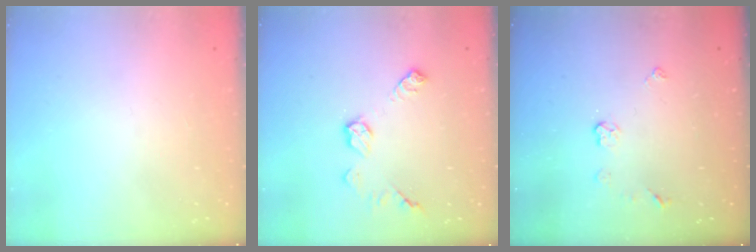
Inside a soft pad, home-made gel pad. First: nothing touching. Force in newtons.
{"total": 9.0, "press": 9.0, "slide": 0.4}
{"total": 5.1, "press": 5.1, "slide": 0.5}